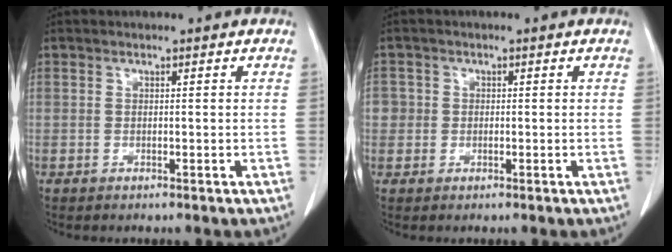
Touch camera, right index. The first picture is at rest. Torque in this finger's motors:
{"motor_torque": [-0.08, 0.06, -0.01, 0.01]}